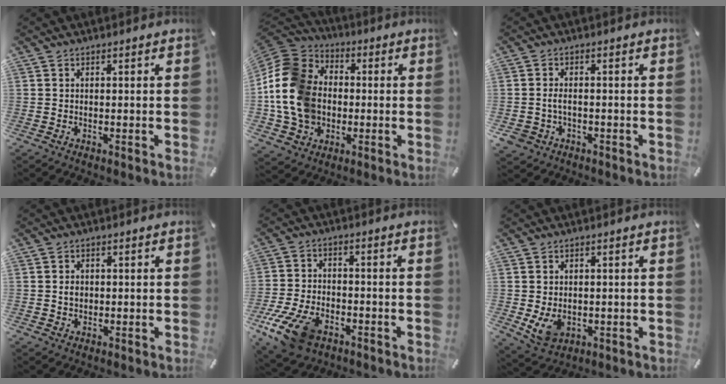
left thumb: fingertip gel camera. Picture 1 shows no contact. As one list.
[{"total": 16.7, "force": [-2.1, 14.1, 8.6], "torque": [-0.199, 0.022, -0.039]}, {"total": 3.6, "force": [-1.0, 2.7, 2.2], "torque": [-0.056, 0.003, -0.022]}, {"total": 2.2, "force": [0.0, 1.8, 1.3], "torque": [-0.028, 0.005, -0.001]}, {"total": 13.3, "force": [-7.4, 7.7, 7.9], "torque": [-0.156, 0.036, -0.129]}, {"total": 5.4, "force": [-0.5, 4.2, 3.3], "torque": [-0.060, -0.005, -0.010]}]